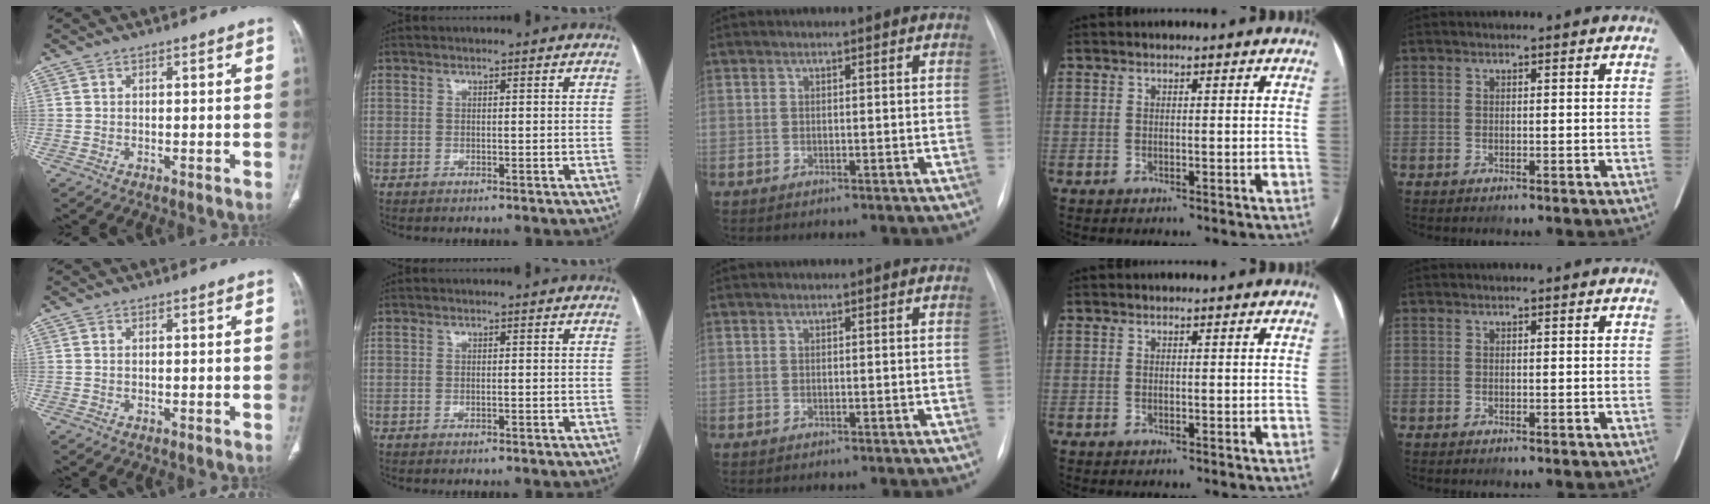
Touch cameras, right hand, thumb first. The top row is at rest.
{}